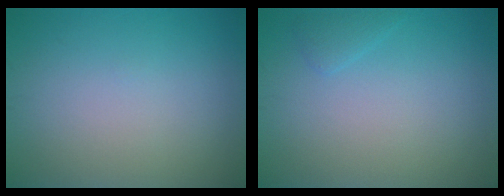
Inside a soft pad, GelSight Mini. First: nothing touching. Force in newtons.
{"total": 0.9, "press": 0.9, "slide": 0.1}